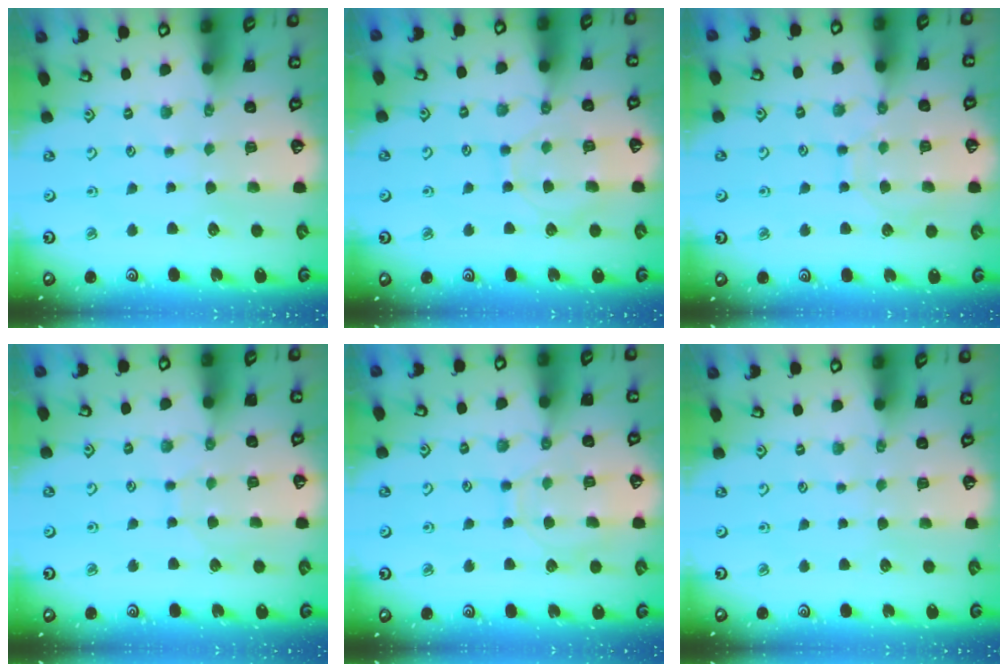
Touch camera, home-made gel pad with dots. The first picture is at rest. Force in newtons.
{"total": 8.2, "press": 8.2, "slide": 0.8}
{"total": 8.7, "press": 8.6, "slide": 0.7}
{"total": 4.9, "press": 4.8, "slide": 0.3}
{"total": 8.4, "press": 8.3, "slide": 0.8}
{"total": 0.0}